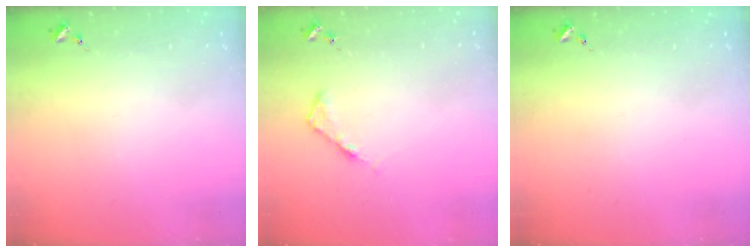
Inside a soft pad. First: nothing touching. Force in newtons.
{"total": 4.1, "press": 4.0, "slide": 0.5}
{"total": 0.0}